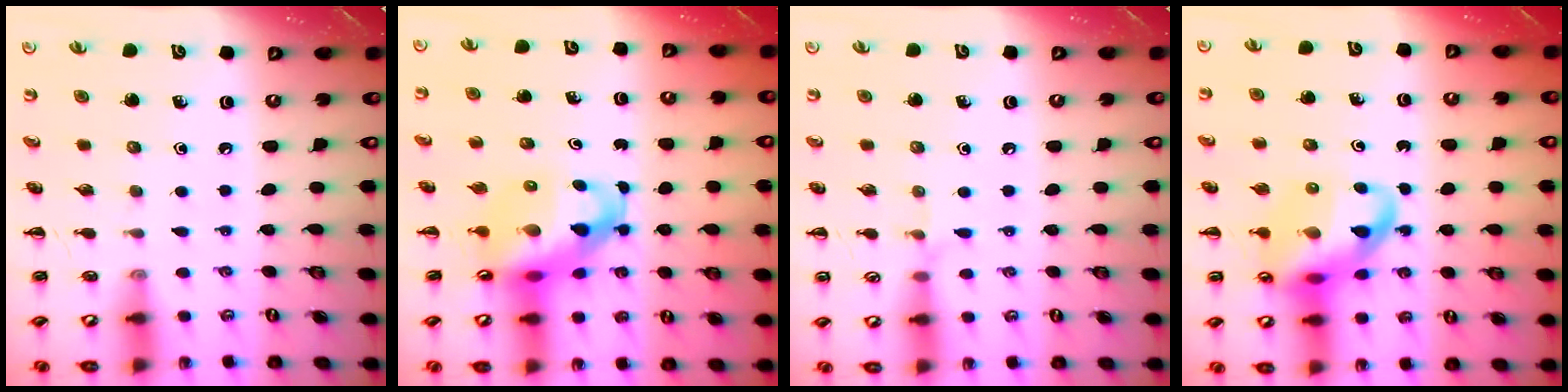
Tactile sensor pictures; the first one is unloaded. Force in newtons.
{"total": 10.5, "press": 10.0, "slide": 3.1}
{"total": 4.5, "press": 4.2, "slide": 1.5}
{"total": 14.8, "press": 14.5, "slide": 3.1}